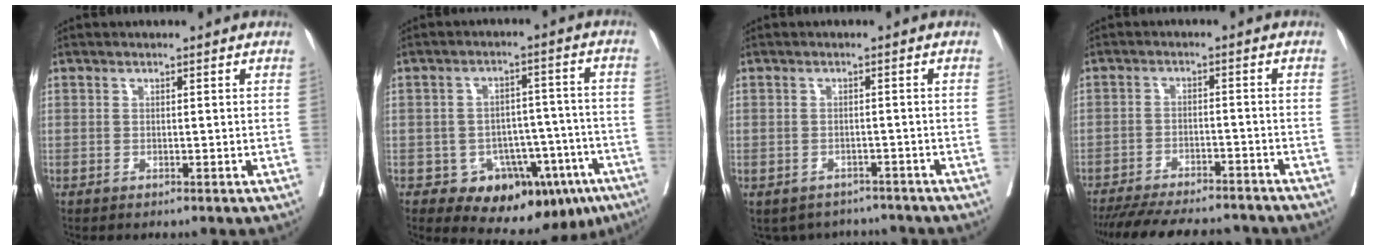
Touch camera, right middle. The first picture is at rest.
{"total": 14.4, "force": [-8.4, 8.5, 8.1], "torque": [-0.077, 0.044, -0.105]}
{"total": 6.1, "force": [-5.5, 2.5, 0.3], "torque": [0.002, 0.011, -0.066]}
{"total": 17.6, "force": [-15.8, 3.6, 6.8], "torque": [-0.150, -0.020, -0.219]}